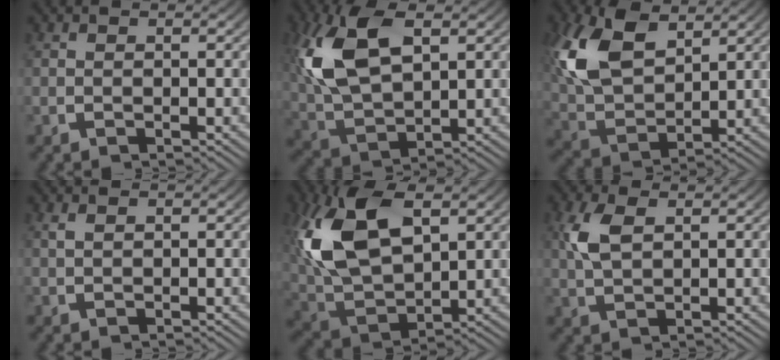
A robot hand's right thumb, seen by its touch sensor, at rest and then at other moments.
{"total": 10.2, "force": [1.9, 6.4, 7.7], "torque": [-0.199, -0.018, 0.054]}
{"total": 10.1, "force": [2.8, 6.6, 7.1], "torque": [-0.185, -0.024, 0.067]}
{"total": 0.8, "force": [0.6, 0.2, 0.5], "torque": [-0.008, 0.003, 0.015]}
{"total": 13.2, "force": [2.1, 8.5, 10.0], "torque": [-0.246, -0.020, 0.053]}
{"total": 3.3, "force": [1.6, 1.6, 2.5], "torque": [-0.060, 0.000, 0.039]}